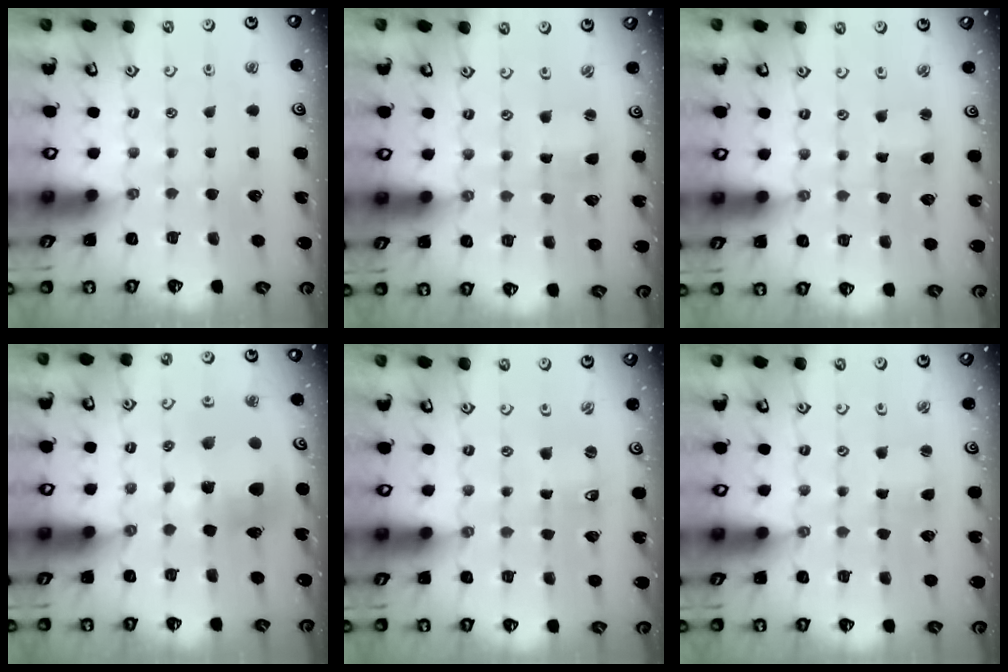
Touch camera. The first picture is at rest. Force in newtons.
{"total": 2.0, "press": 2.0, "slide": 0.3}
{"total": 2.0, "press": 2.0, "slide": 0.3}
{"total": 10.9, "press": 10.8, "slide": 1.5}
{"total": 1.2, "press": 1.2, "slide": 0.1}
{"total": 0.7, "press": 0.7, "slide": 0.1}